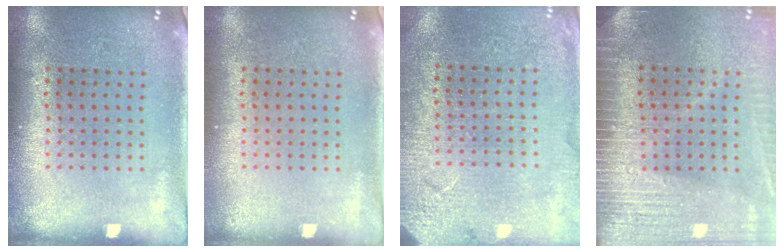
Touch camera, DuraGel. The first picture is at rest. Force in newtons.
{"total": 0.0}
{"total": 2.7, "press": 2.7, "slide": 0.1}
{"total": 3.6, "press": 3.1, "slide": 1.9}